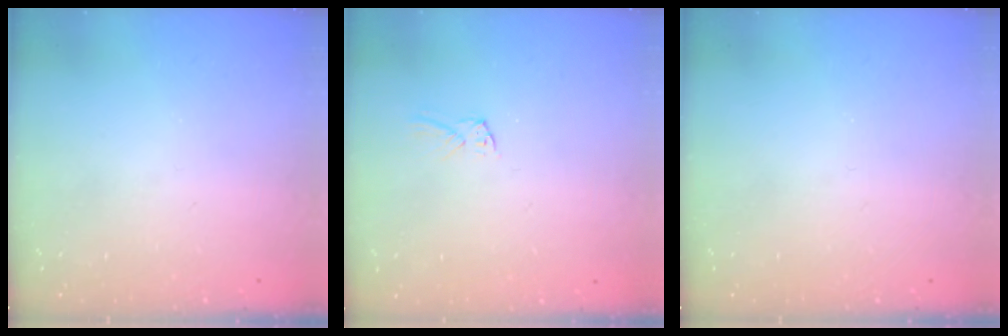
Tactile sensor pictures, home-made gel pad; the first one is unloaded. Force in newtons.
{"total": 2.2, "press": 2.2, "slide": 0.1}
{"total": 0.0}